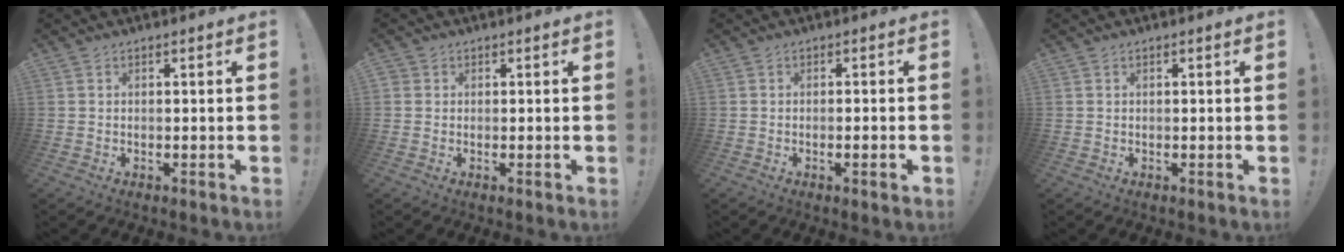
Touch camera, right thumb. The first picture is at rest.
{"total": 1.4, "force": [0.3, 1.2, 0.6], "torque": [-0.017, 0.004, 0.007]}
{"total": 2.5, "force": [-0.8, 0.0, 2.4], "torque": [-0.042, 0.000, -0.012]}
{"total": 0.0}